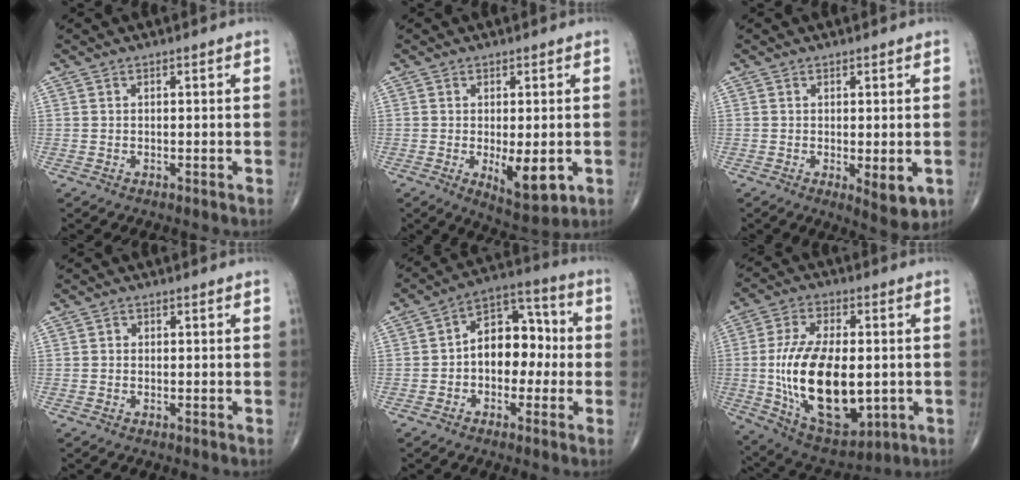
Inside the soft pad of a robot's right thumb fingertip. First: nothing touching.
{"total": 7.7, "force": [-1.6, 3.0, 7.0], "torque": [-0.096, -0.021, -0.014]}
{"total": 5.2, "force": [-1.1, 1.8, 4.7], "torque": [-0.063, -0.016, -0.009]}
{"total": 0.7, "force": [-0.1, 0.6, 0.2], "torque": [0.001, 0.002, -0.005]}
{"total": 11.4, "force": [-0.8, 7.8, 8.3], "torque": [-0.086, 0.042, -0.027]}
{"total": 22.5, "force": [-1.9, 11.7, 19.1], "torque": [-0.337, -0.010, -0.009]}